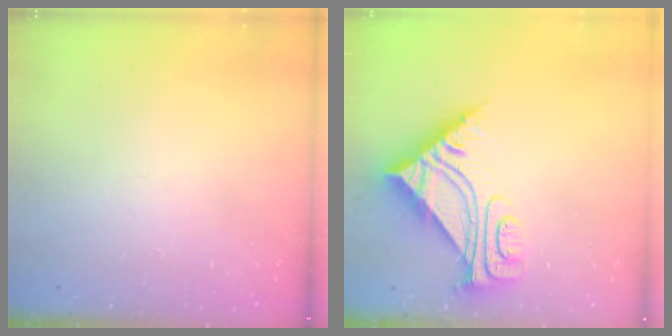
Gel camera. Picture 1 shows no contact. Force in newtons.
{"total": 8.9, "press": 8.8, "slide": 0.7}